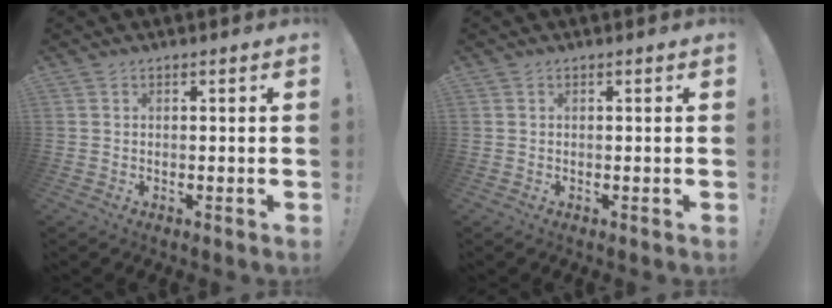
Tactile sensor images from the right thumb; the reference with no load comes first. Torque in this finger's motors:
{"motor_torque": [0.00, 0.00, 0.00, 0.00, 0.00]}